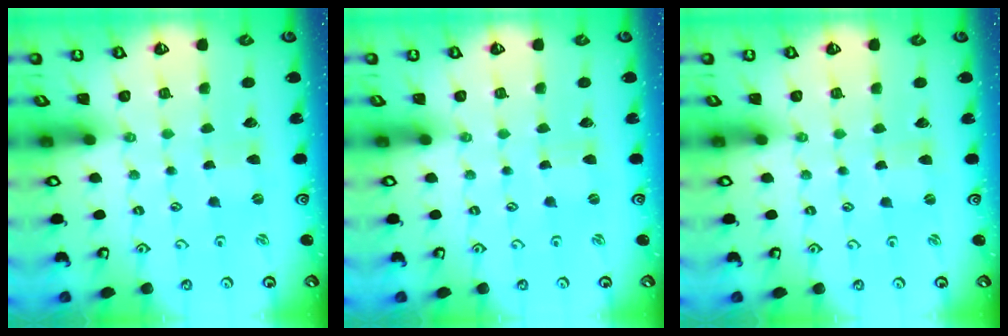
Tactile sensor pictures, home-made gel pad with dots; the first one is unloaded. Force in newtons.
{"total": 0.0}
{"total": 0.0}